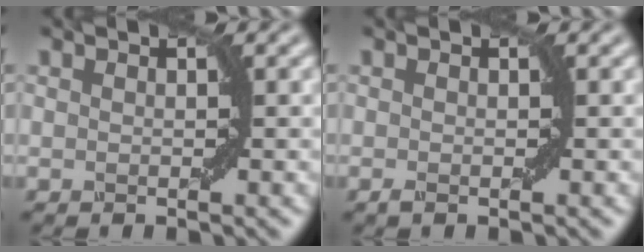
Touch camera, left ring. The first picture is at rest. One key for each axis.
{"total": 0.7, "fx": -0.3, "fy": 0.2, "fz": 0.6, "tx": -0.011, "ty": 0.001, "tz": -0.003}